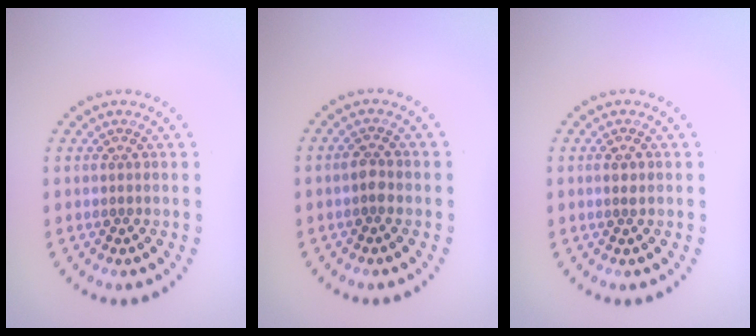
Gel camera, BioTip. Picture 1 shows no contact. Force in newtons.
{"total": 1.5, "press": 1.4, "slide": 0.3}
{"total": 0.5, "press": 0.5, "slide": 0.2}